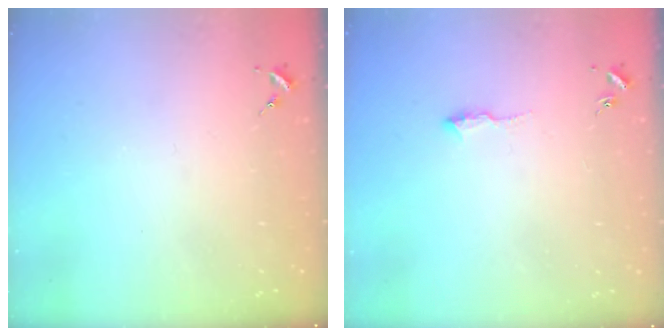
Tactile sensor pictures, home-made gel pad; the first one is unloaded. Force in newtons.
{"total": 5.8, "press": 5.8, "slide": 0.5}